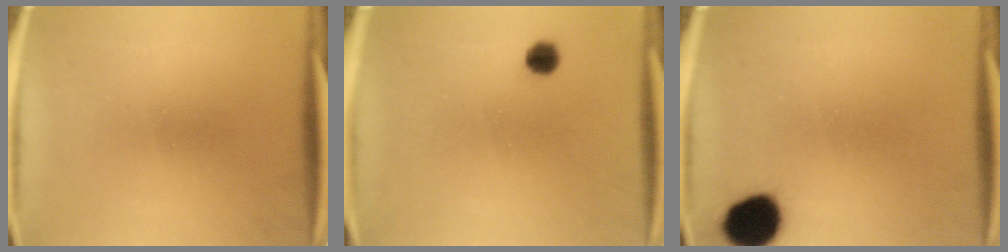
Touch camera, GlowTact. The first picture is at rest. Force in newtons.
{"total": 2.6}
{"total": 10.2}